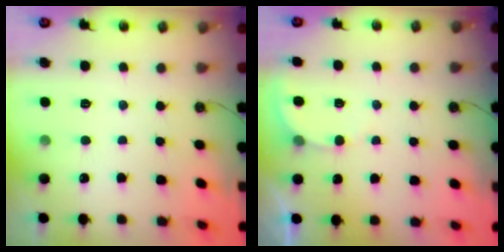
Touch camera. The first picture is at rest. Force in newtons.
{"total": 2.9, "press": 2.9, "slide": 0.3}